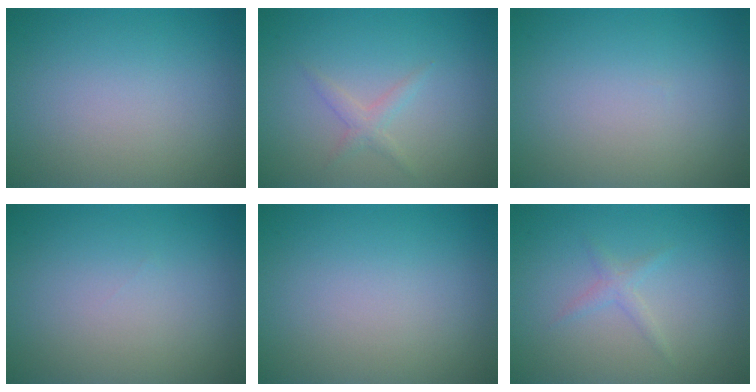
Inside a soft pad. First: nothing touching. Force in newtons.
{"total": 1.3, "press": 1.3, "slide": 0.1}
{"total": 0.0}
{"total": 0.0}
{"total": 0.0}
{"total": 1.1, "press": 1.1, "slide": 0.0}